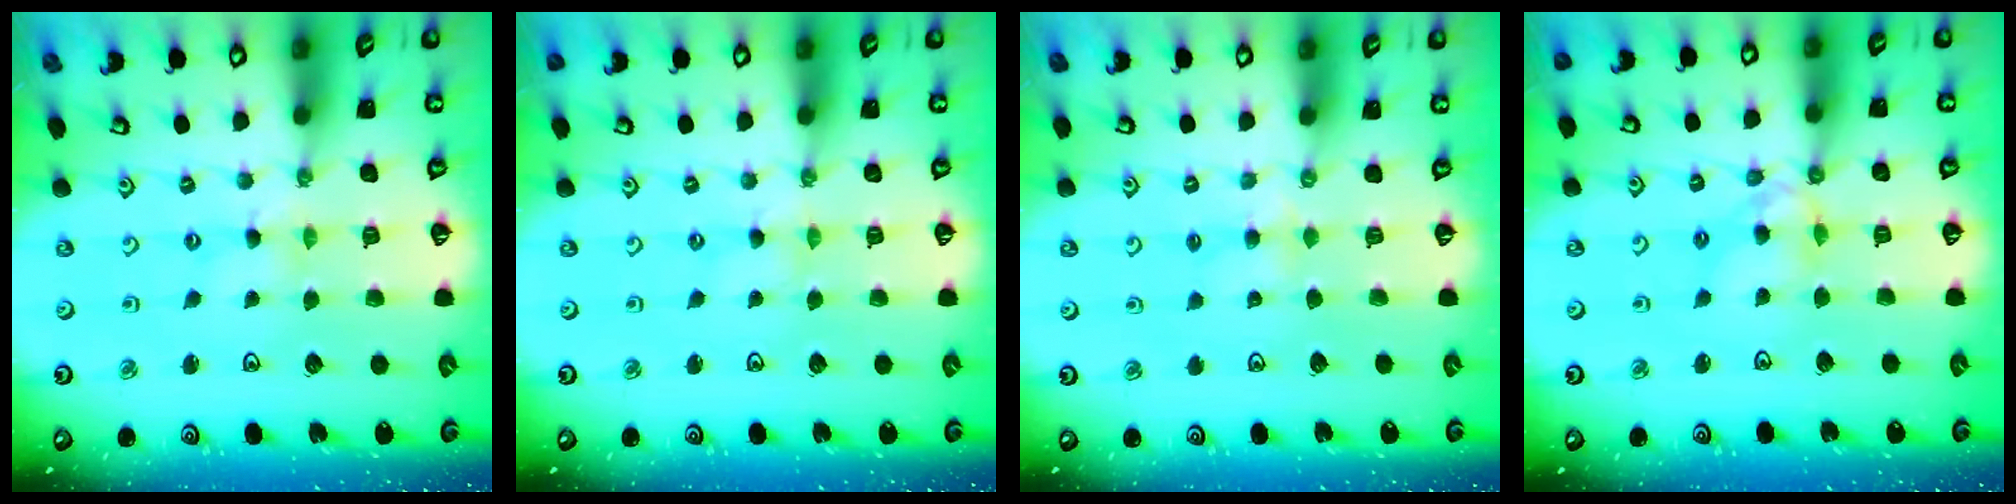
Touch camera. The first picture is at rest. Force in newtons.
{"total": 0.0}
{"total": 2.4, "press": 2.4, "slide": 0.4}
{"total": 9.0, "press": 9.0, "slide": 0.8}